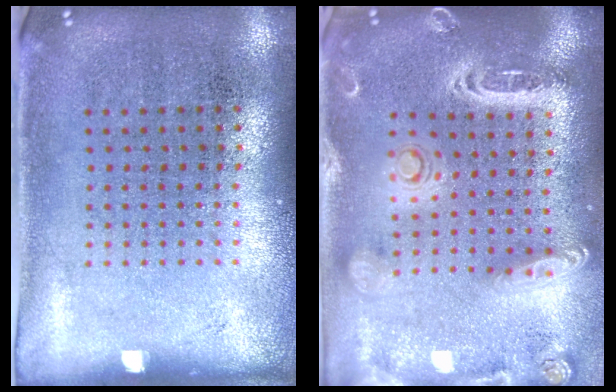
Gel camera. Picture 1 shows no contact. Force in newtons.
{"total": 2.6, "press": 2.3, "slide": 1.2}